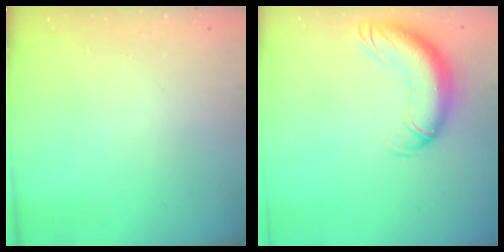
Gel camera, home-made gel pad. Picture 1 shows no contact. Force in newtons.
{"total": 14.3, "press": 13.9, "slide": 3.2}